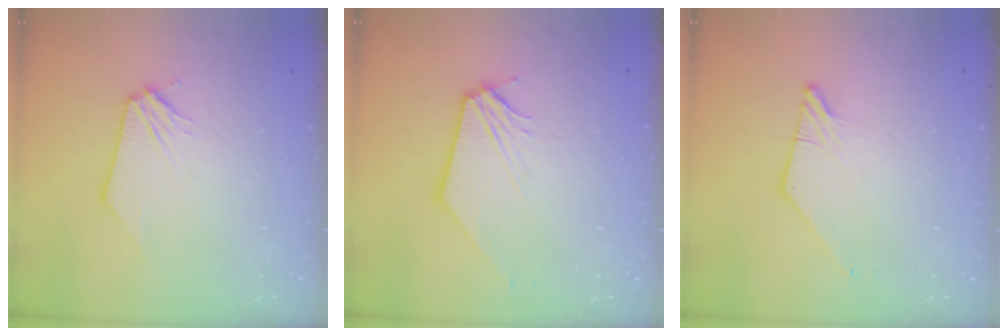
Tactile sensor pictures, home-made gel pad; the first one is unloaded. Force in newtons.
{"total": 1.2, "press": 1.2, "slide": 0.3}
{"total": 1.8, "press": 1.7, "slide": 0.3}